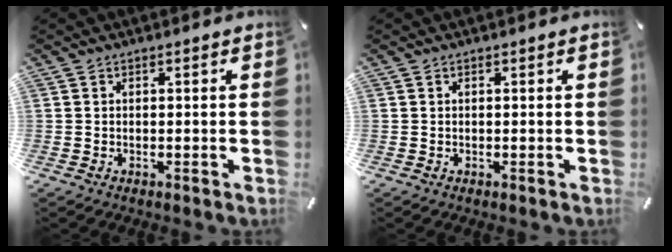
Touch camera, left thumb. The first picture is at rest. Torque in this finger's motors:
{"motor_torque": [-0.19, -0.06, -0.06, 0.08, -0.01]}